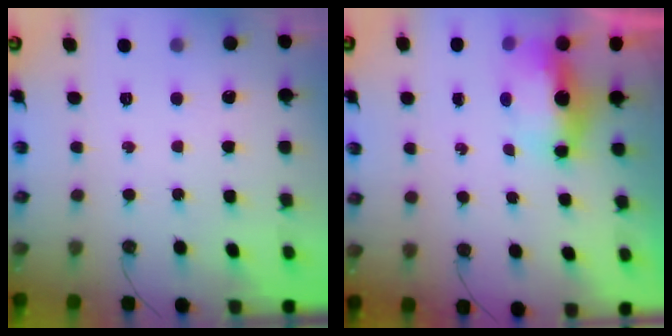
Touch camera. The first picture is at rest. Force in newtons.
{"total": 11.4, "press": 8.3, "slide": 7.7}